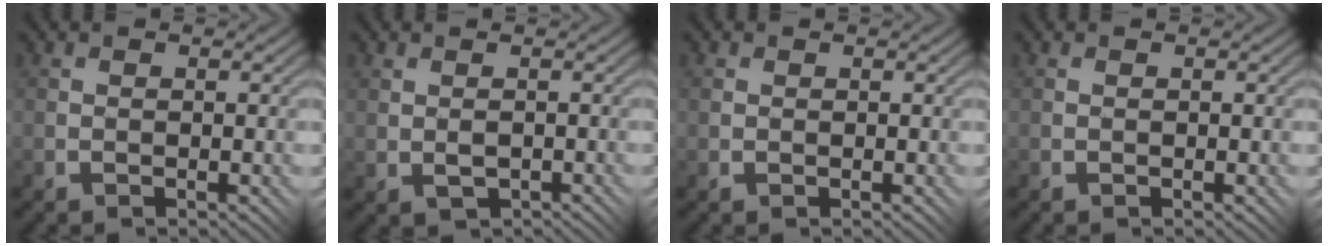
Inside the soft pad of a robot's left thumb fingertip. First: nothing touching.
{"total": 1.7, "force": [0.0, 1.0, 1.3], "torque": [-0.028, -0.005, 0.001]}
{"total": 0.9, "force": [0.3, 0.9, 0.1], "torque": [-0.004, 0.000, 0.007]}
{"total": 0.0}